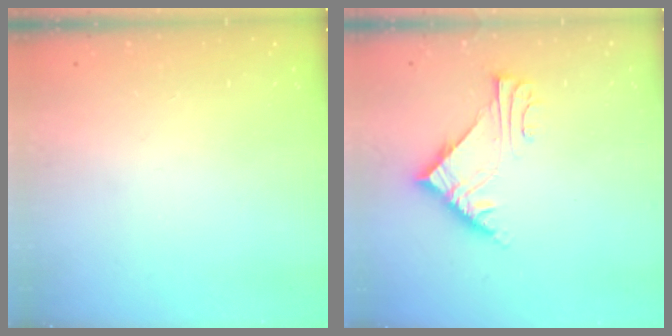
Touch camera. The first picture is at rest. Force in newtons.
{"total": 6.6, "press": 6.6, "slide": 0.4}